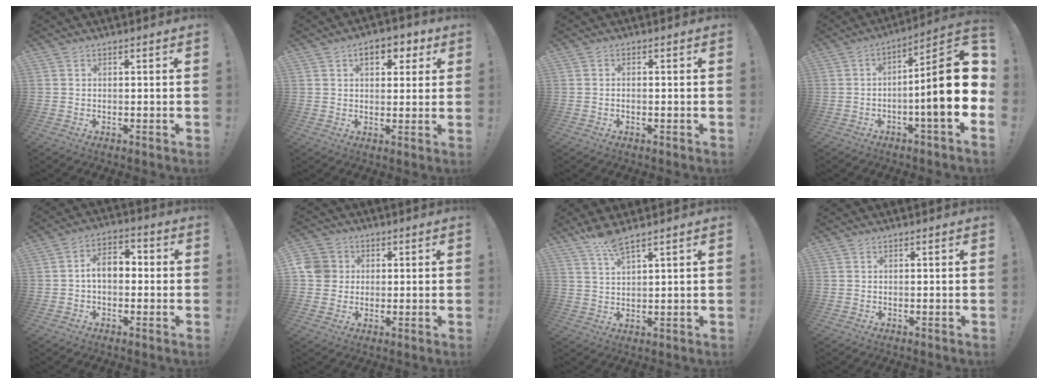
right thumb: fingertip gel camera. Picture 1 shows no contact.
{"total": 7.0, "force": [2.8, 4.3, 4.8], "torque": [-0.061, 0.001, 0.044]}
{"total": 0.6, "force": [-0.3, 0.3, 0.5], "torque": [-0.008, 0.001, -0.005]}
{"total": 19.6, "force": [-1.3, 2.9, 19.4], "torque": [-0.290, 0.001, -0.020]}
{"total": 7.9, "force": [0.1, 4.8, 6.3], "torque": [-0.100, 0.011, 0.003]}
{"total": 7.4, "force": [0.9, 7.0, 2.3], "torque": [-0.037, 0.012, 0.020]}
{"total": 6.0, "force": [4.8, 0.7, 3.5], "torque": [-0.062, -0.024, 0.082]}
{"total": 0.0}